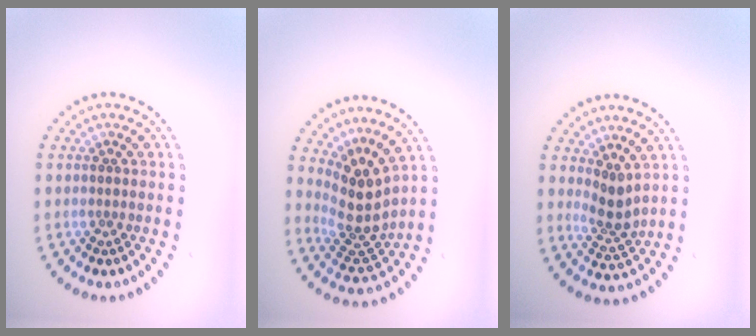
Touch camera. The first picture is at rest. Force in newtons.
{"total": 4.0, "press": 3.0, "slide": 2.6}
{"total": 2.3, "press": 1.8, "slide": 1.5}